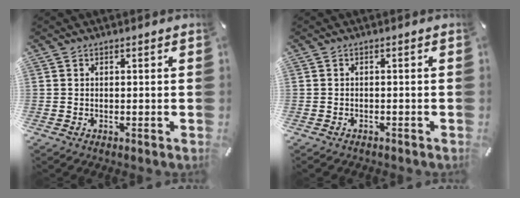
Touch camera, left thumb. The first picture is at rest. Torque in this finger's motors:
{"motor_torque": [0.07, -0.04, -0.10, 0.19, 0.01]}